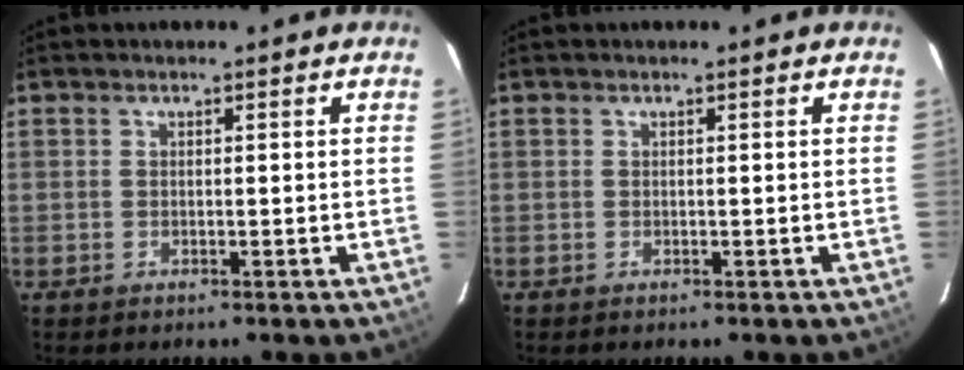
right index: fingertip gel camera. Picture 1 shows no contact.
{"total": 0.0}